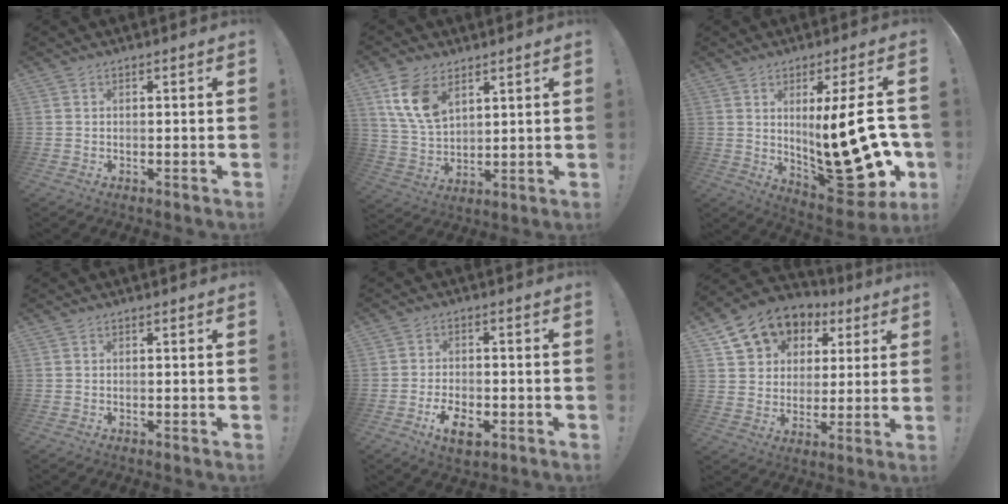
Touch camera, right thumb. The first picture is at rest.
{"total": 12.1, "force": [6.5, 7.5, 7.0], "torque": [-0.133, -0.021, 0.128]}
{"total": 22.9, "force": [-1.1, 7.3, 21.7], "torque": [-0.310, -0.013, -0.009]}
{"total": 0.0}
{"total": 7.2, "force": [-3.6, 3.8, 5.0], "torque": [-0.082, 0.008, -0.061]}
{"total": 11.5, "force": [6.4, 8.8, 3.6], "torque": [-0.059, -0.042, 0.129]}